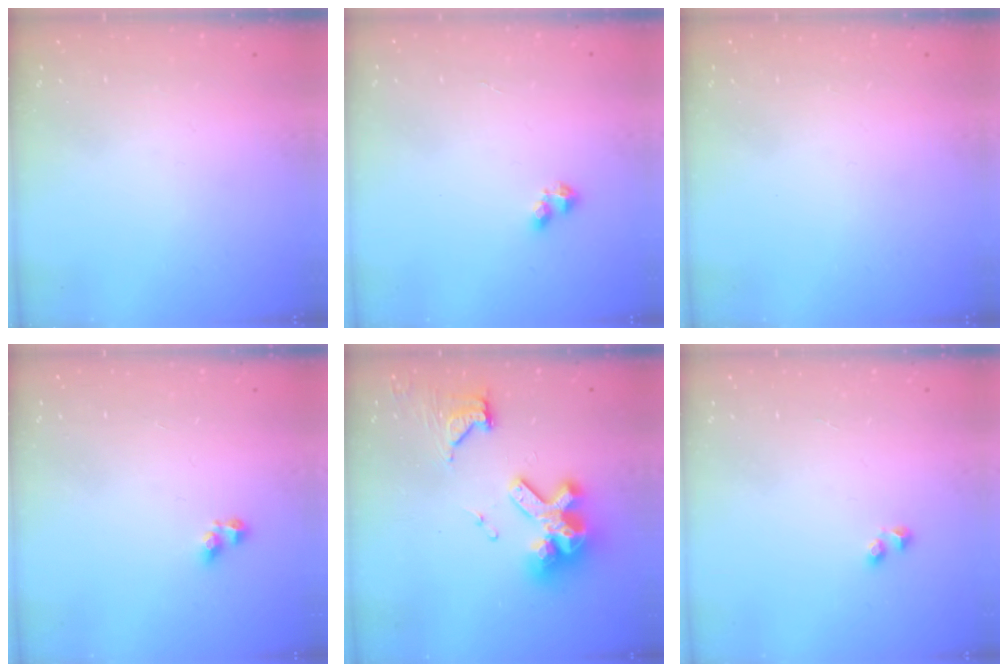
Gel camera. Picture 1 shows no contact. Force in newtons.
{"total": 2.6, "press": 2.5, "slide": 0.5}
{"total": 0.0}
{"total": 3.0, "press": 3.0, "slide": 0.4}
{"total": 15.6, "press": 15.6, "slide": 0.8}
{"total": 1.5, "press": 1.2, "slide": 0.8}